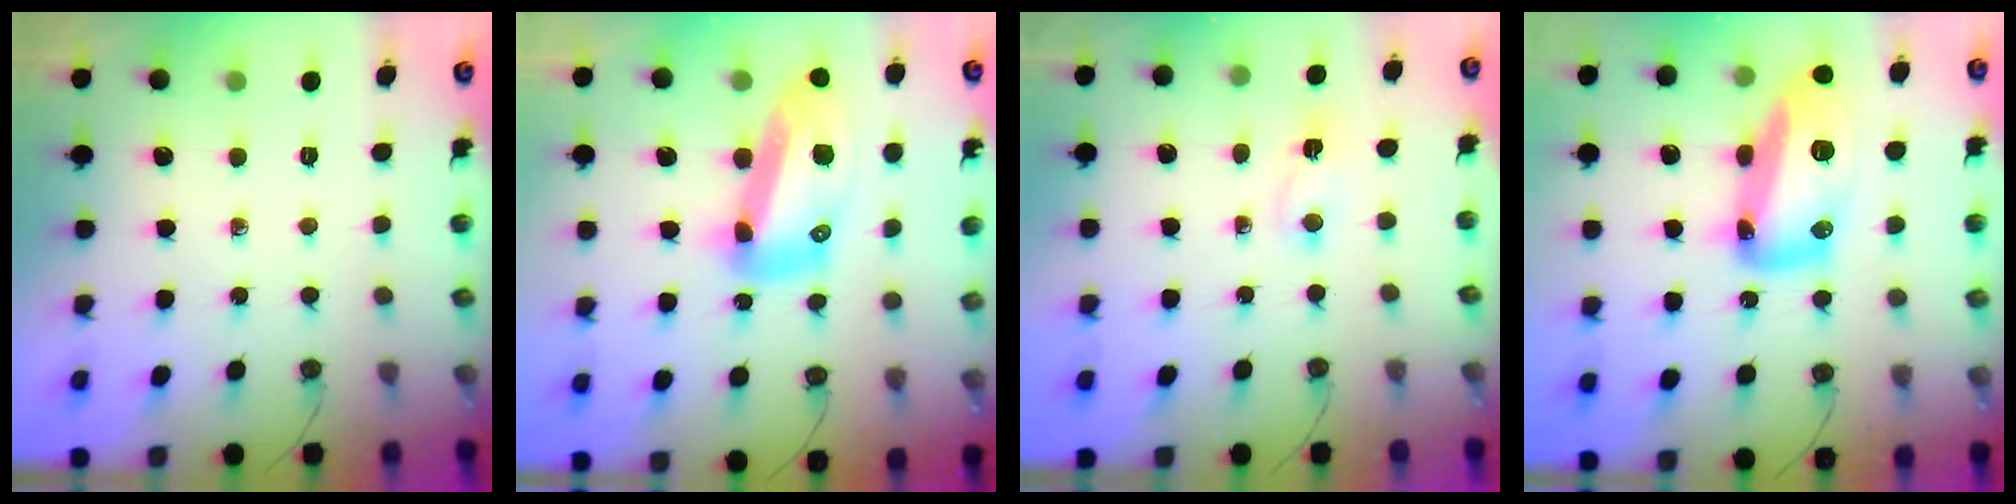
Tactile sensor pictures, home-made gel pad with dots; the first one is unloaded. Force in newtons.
{"total": 17.9, "press": 17.8, "slide": 2.1}
{"total": 2.9, "press": 2.8, "slide": 0.7}
{"total": 19.2, "press": 19.0, "slide": 2.6}